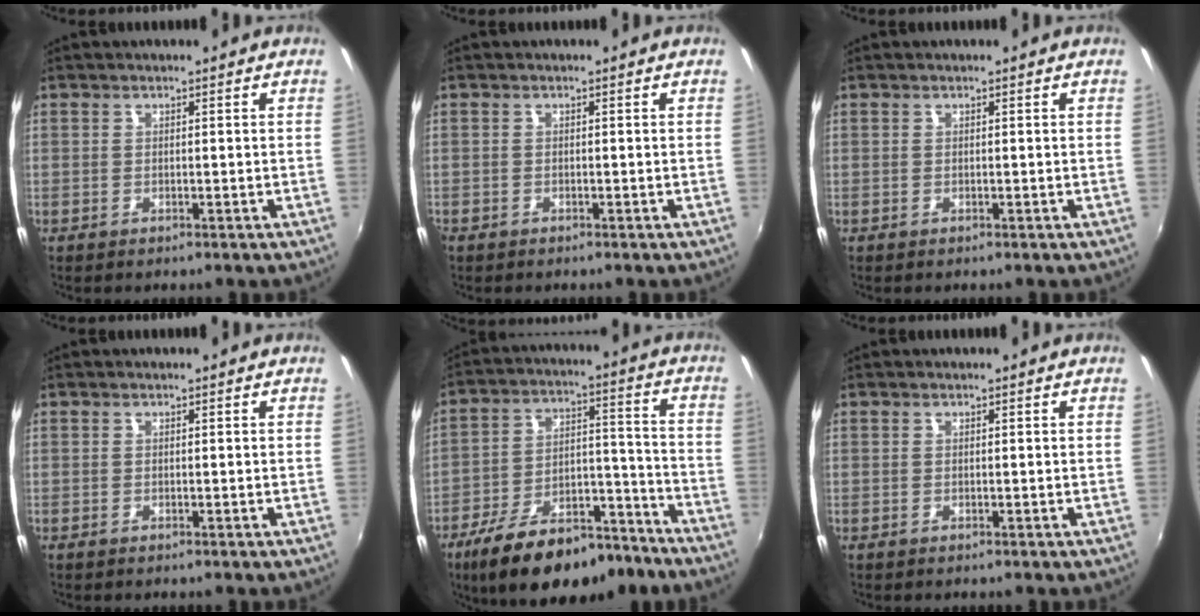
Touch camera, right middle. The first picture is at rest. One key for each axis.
{"total": 1.0, "fx": -0.8, "fy": 0.6, "fz": 0.1, "tx": -0.005, "ty": -0.003, "tz": -0.016}
{"total": 0.0}
{"total": 0.0}
{"total": 19.9, "fx": -14.1, "fy": 8.0, "fz": 11.6, "tx": -0.206, "ty": -0.001, "tz": -0.210}
{"total": 0.0}